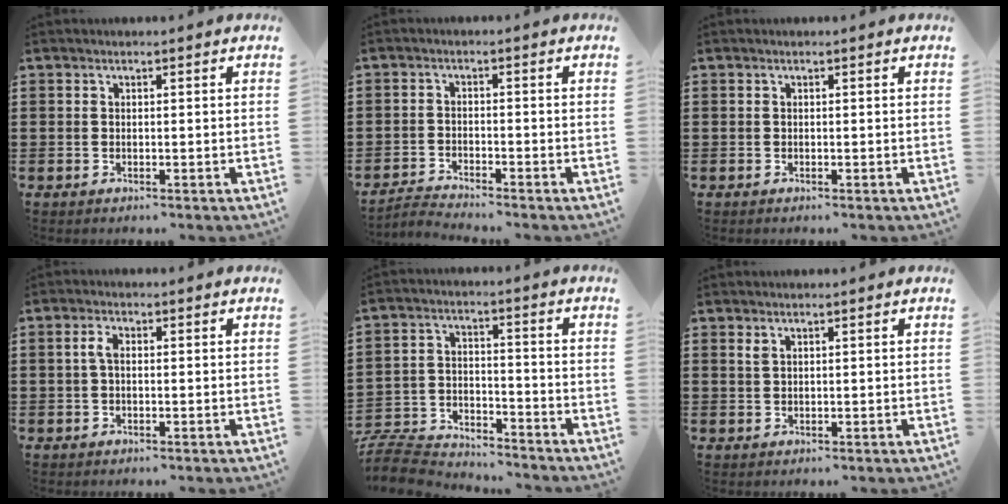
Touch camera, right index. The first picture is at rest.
{"total": 2.4, "force": [-2.4, -0.1, 0.1], "torque": [-0.006, 0.001, -0.051]}
{"total": 0.0}
{"total": 2.3, "force": [0.0, 1.1, 2.0], "torque": [-0.048, 0.003, -0.004]}
{"total": 8.3, "force": [-8.1, 1.5, 1.2], "torque": [-0.043, 0.013, -0.164]}
{"total": 1.0, "force": [0.6, 0.4, 0.6], "torque": [-0.015, 0.003, 0.011]}